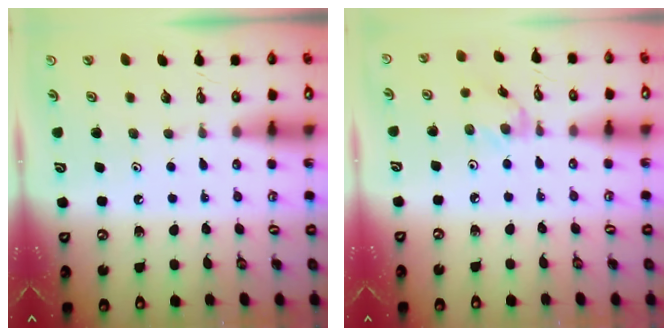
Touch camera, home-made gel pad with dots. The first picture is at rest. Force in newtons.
{"total": 3.0, "press": 3.0, "slide": 0.5}